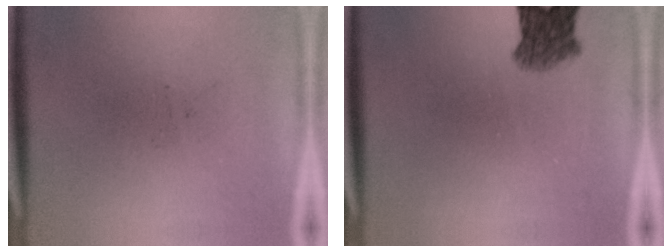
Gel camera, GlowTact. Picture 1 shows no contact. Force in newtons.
{"total": 4.3}